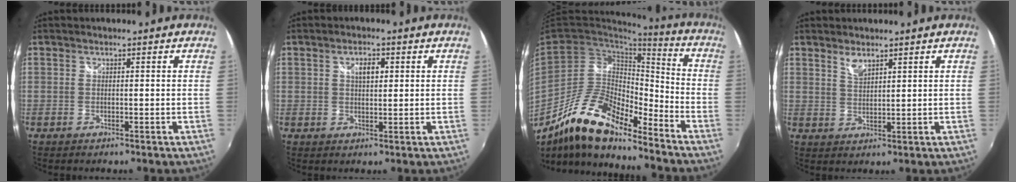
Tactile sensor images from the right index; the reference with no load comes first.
{"total": 3.1, "force": [1.1, 1.4, 2.5], "torque": [-0.041, 0.006, 0.018]}
{"total": 17.7, "force": [-13.1, 5.2, 10.7], "torque": [-0.193, -0.006, -0.247]}
{"total": 2.9, "force": [2.3, 0.7, 1.6], "torque": [-0.027, -0.002, 0.041]}